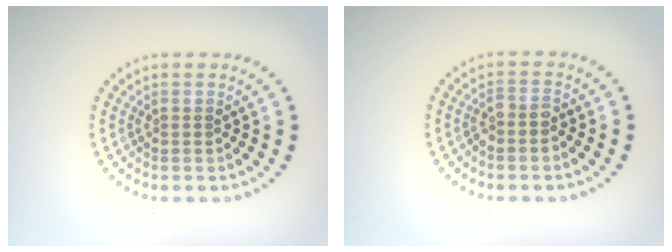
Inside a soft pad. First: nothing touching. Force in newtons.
{"total": 1.3, "press": 1.1, "slide": 0.8}